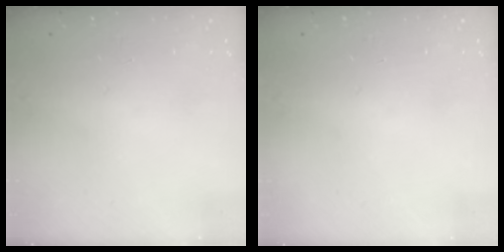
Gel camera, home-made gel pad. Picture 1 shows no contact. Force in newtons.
{"total": 0.0}